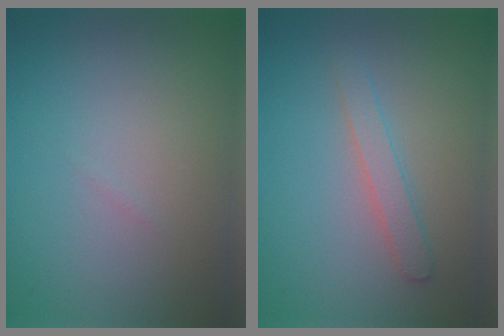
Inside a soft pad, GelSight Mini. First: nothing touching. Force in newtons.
{"total": 1.7, "press": 1.7, "slide": 0.1}